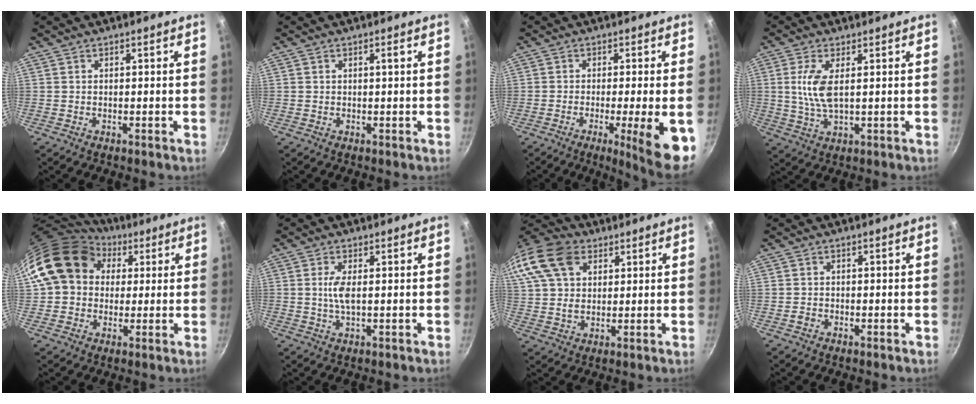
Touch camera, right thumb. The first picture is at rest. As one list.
[{"total": 0.8, "force": [0.2, 0.0, 0.8], "torque": [-0.013, 0.001, 0.005]}, {"total": 10.4, "force": [-3.1, 1.0, 9.9], "torque": [-0.137, 0.001, -0.041]}, {"total": 6.8, "force": [1.1, 2.5, 6.2], "torque": [-0.133, -0.004, 0.025]}, {"total": 16.1, "force": [5.3, 12.9, 8.0], "torque": [-0.118, 0.019, 0.084]}, {"total": 3.7, "force": [0.3, 1.1, 3.5], "torque": [-0.080, 0.000, 0.006]}, {"total": 20.6, "force": [8.8, 14.2, 12.0], "torque": [-0.274, 0.028, 0.159]}, {"total": 0.9, "force": [-0.5, 0.6, 0.4], "torque": [-0.012, 0.003, -0.013]}]